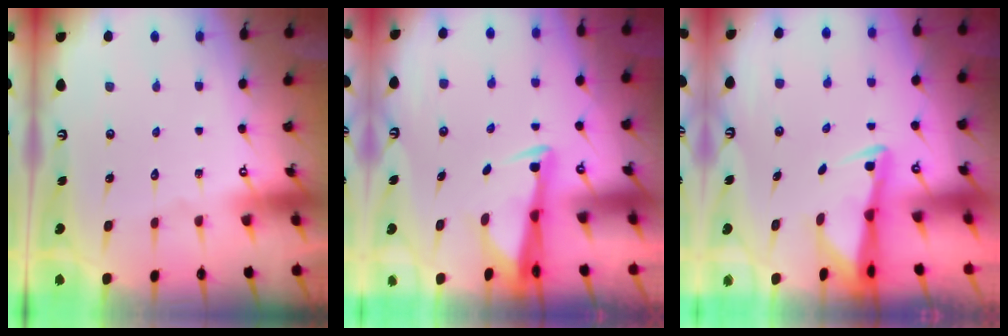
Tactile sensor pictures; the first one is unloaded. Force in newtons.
{"total": 2.9, "press": 2.9, "slide": 0.6}
{"total": 3.0, "press": 2.9, "slide": 0.5}